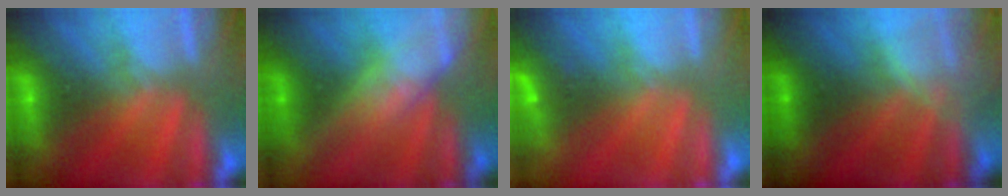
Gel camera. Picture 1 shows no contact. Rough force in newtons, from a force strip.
{"total": 2.8}
{"total": 3.5}
{"total": 2.6}